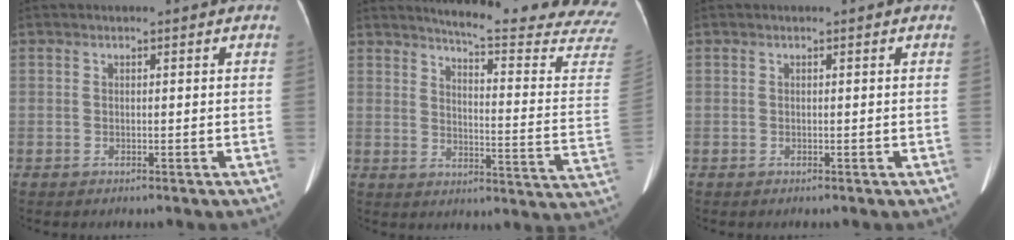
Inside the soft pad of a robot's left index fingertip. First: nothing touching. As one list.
[{"total": 22.4, "force": [21.2, -1.1, 7.1], "torque": [-0.100, -0.154, 0.237]}, {"total": 0.0}]